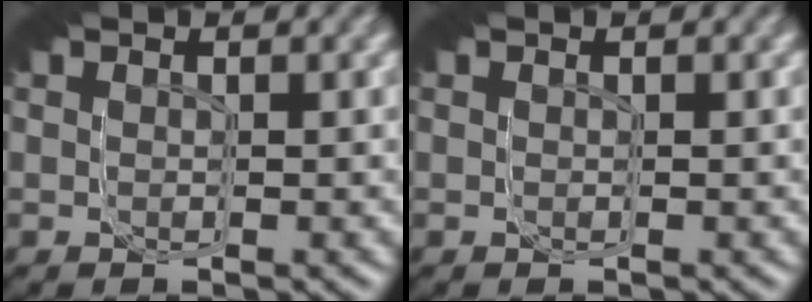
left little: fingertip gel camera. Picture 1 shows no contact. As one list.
[{"total": 0.0}]